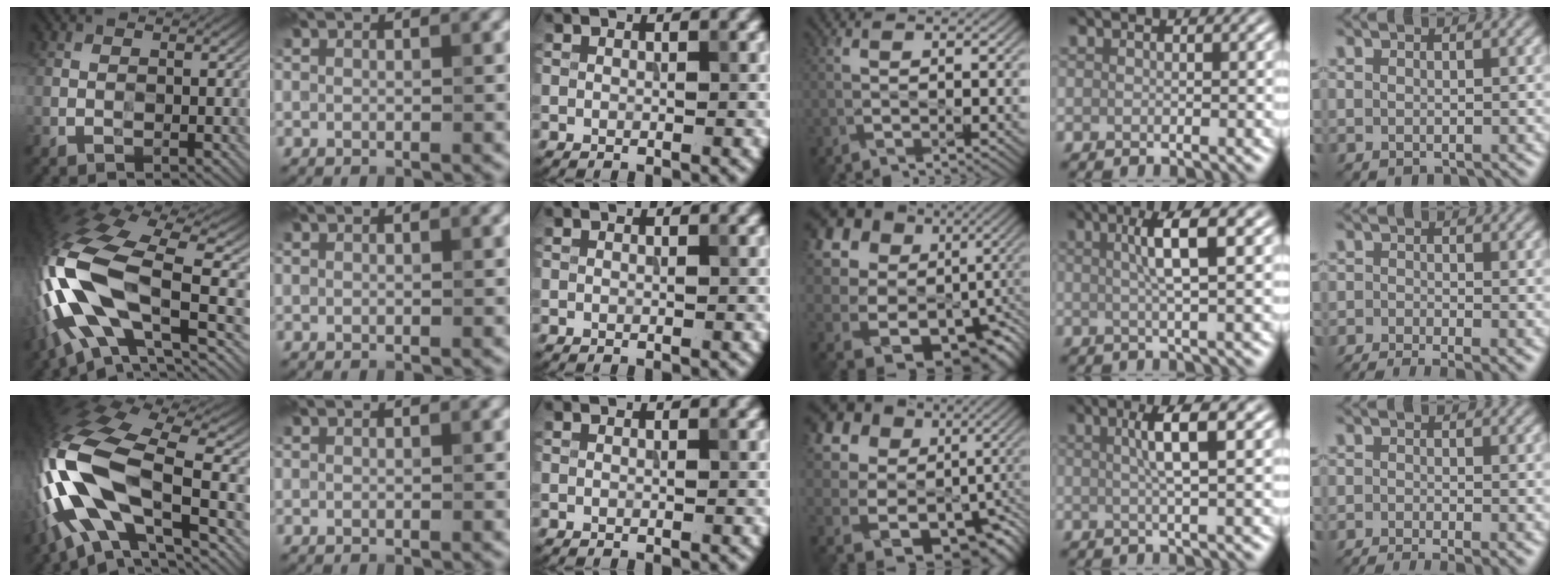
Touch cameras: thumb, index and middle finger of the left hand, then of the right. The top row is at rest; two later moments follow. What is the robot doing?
{"motion": "wipe", "object": "mirror"}